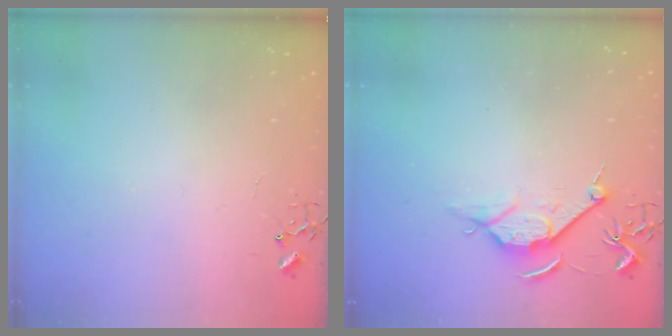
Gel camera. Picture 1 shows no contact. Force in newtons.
{"total": 8.4, "press": 8.3, "slide": 1.0}